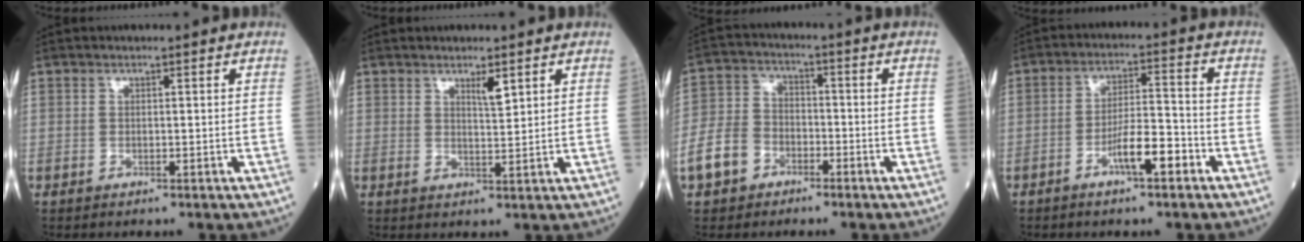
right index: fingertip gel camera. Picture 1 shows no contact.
{"total": 2.5, "force": [1.8, 0.3, 1.8], "torque": [-0.031, -0.001, 0.034]}
{"total": 8.3, "force": [-4.3, 6.0, 3.7], "torque": [-0.102, 0.015, -0.081]}
{"total": 6.3, "force": [-3.2, 1.1, 5.3], "torque": [-0.096, 0.006, -0.055]}